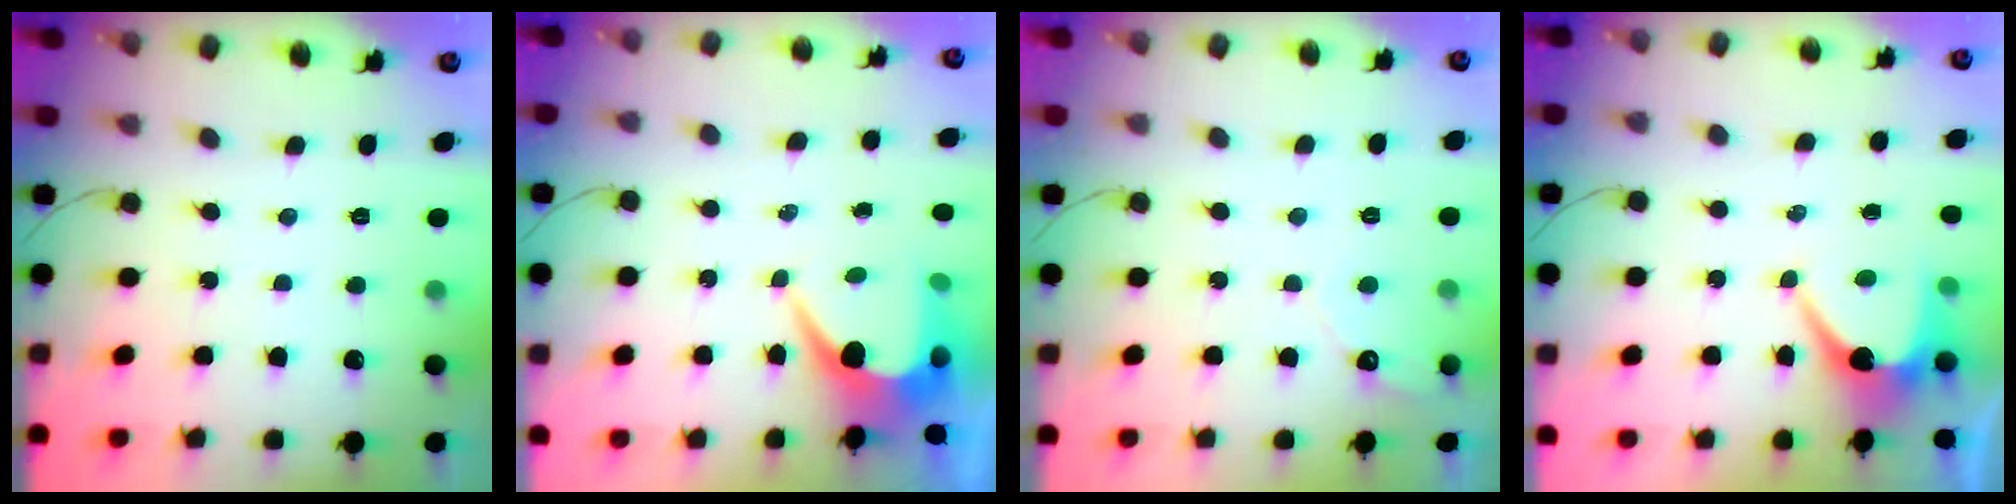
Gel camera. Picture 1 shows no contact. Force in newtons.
{"total": 6.8, "press": 6.8, "slide": 0.4}
{"total": 5.0, "press": 5.0, "slide": 0.4}
{"total": 6.8, "press": 6.8, "slide": 0.6}